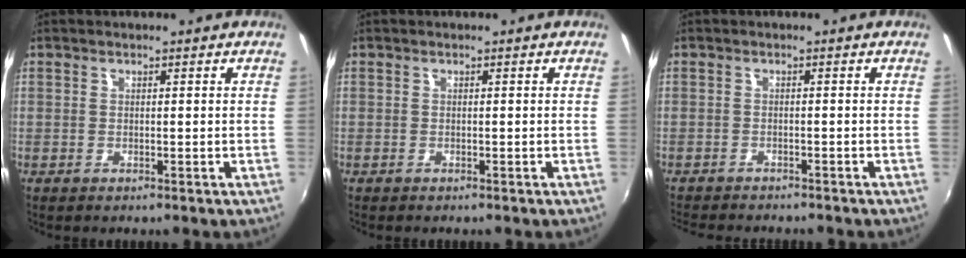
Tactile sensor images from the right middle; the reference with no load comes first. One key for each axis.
{"total": 0.0}
{"total": 5.9, "fx": -5.5, "fy": 0.9, "fz": 1.9, "tx": -0.051, "ty": -0.016, "tz": -0.084}